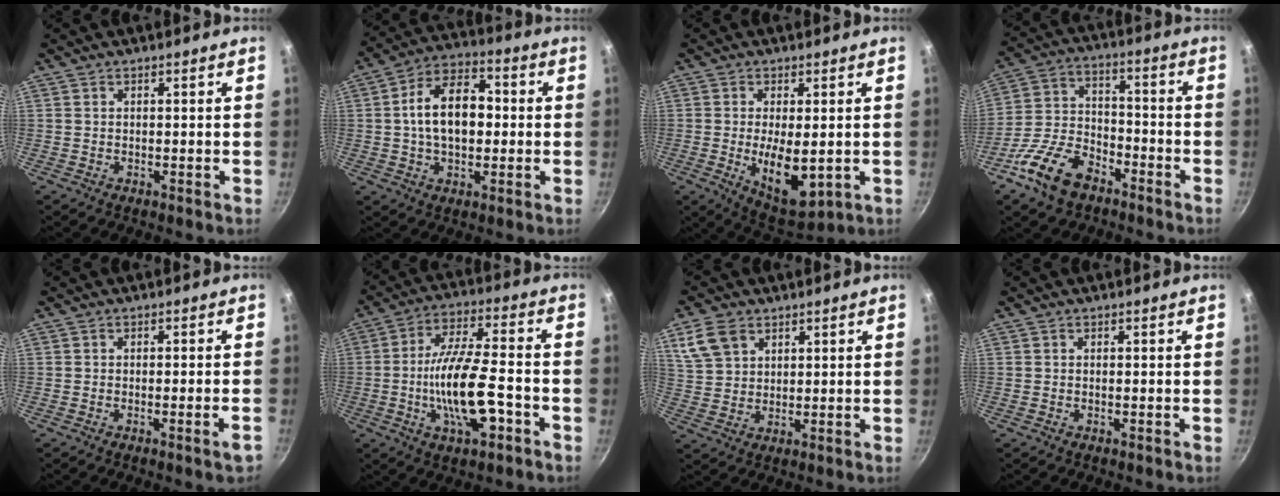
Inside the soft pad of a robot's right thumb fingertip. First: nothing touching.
{"total": 14.0, "force": [0.5, 8.8, 10.8], "torque": [-0.151, 0.031, -0.003]}
{"total": 10.3, "force": [-1.1, 4.4, 9.2], "torque": [-0.143, -0.014, -0.001]}
{"total": 13.5, "force": [-8.3, 7.4, 7.5], "torque": [-0.129, 0.054, -0.165]}
{"total": 2.6, "force": [-1.4, 0.1, 2.1], "torque": [-0.032, 0.011, -0.016]}
{"total": 15.2, "force": [-4.8, 5.3, 13.4], "torque": [-0.235, 0.027, -0.087]}
{"total": 7.5, "force": [3.9, 5.2, 3.7], "torque": [-0.060, -0.003, 0.085]}
{"total": 0.0}